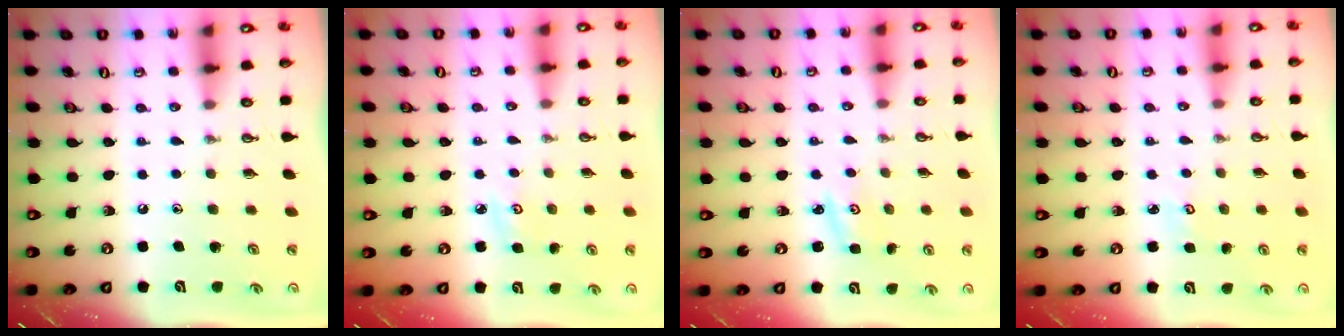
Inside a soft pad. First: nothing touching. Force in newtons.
{"total": 3.7, "press": 3.7, "slide": 0.4}
{"total": 2.3, "press": 2.3, "slide": 0.3}
{"total": 2.8, "press": 2.8, "slide": 0.3}